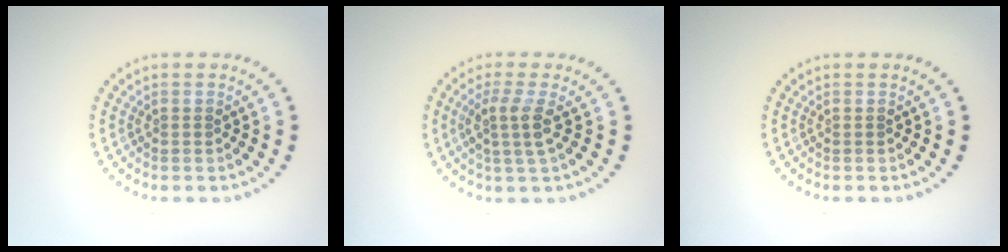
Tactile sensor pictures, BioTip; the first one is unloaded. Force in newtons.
{"total": 2.5, "press": 2.0, "slide": 1.5}
{"total": 0.0}